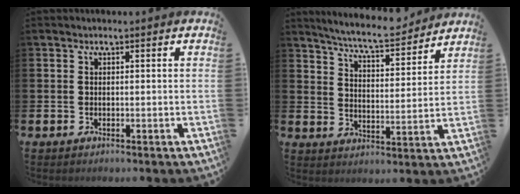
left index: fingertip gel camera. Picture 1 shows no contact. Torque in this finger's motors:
{"motor_torque": [1.05, -1.09, 0.45, 0.11]}